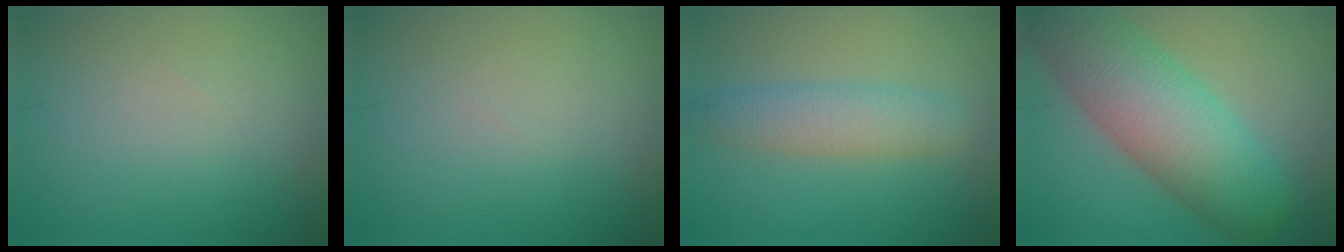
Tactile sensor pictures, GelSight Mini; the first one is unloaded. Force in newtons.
{"total": 0.0}
{"total": 3.7, "press": 3.7, "slide": 0.1}
{"total": 9.5, "press": 9.5, "slide": 0.5}